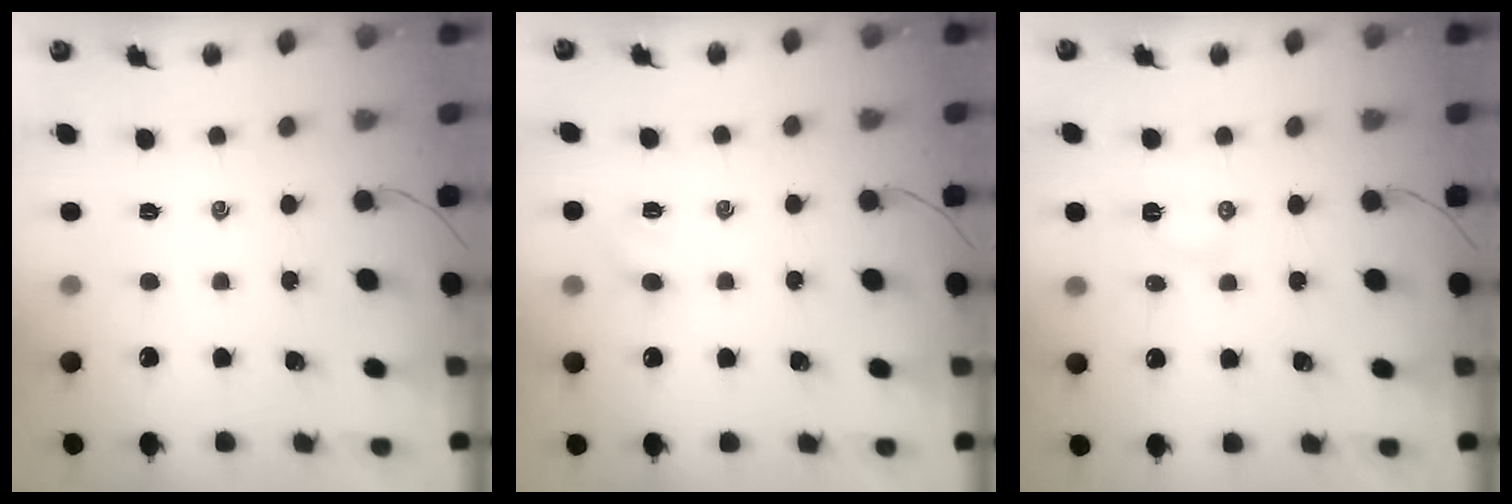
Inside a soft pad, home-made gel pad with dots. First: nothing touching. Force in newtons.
{"total": 3.1, "press": 2.9, "slide": 0.9}
{"total": 2.9, "press": 2.7, "slide": 1.0}